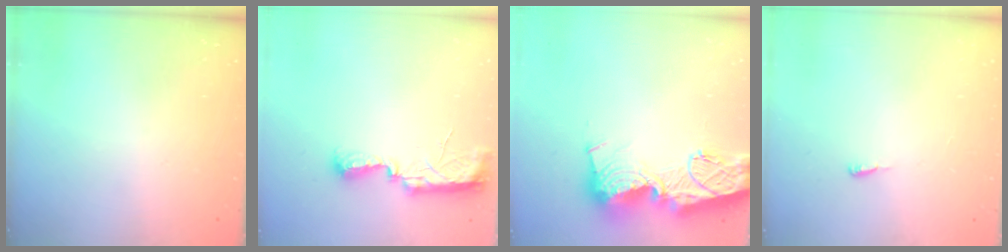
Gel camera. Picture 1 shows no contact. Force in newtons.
{"total": 8.5, "press": 8.3, "slide": 2.0}
{"total": 19.6, "press": 19.5, "slide": 1.9}
{"total": 4.4, "press": 4.4, "slide": 0.5}